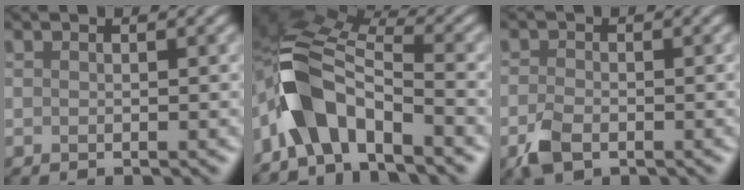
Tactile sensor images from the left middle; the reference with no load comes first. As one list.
[{"total": 6.7, "force": [-3.9, 3.0, 4.6], "torque": [-0.091, 0.004, -0.085]}, {"total": 2.2, "force": [-1.3, 1.2, 1.2], "torque": [-0.038, -0.006, -0.034]}]